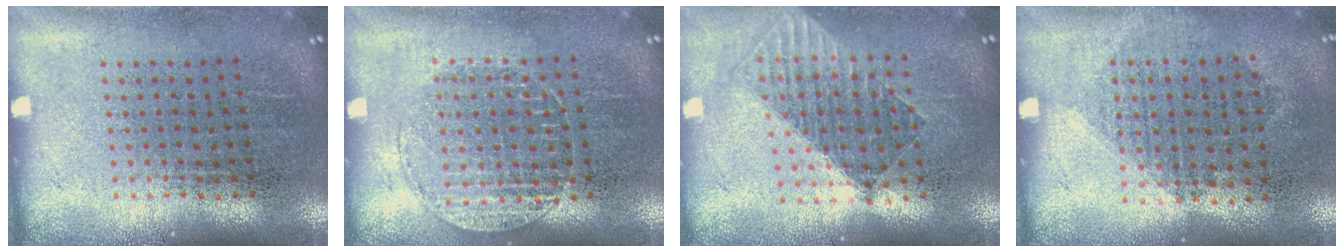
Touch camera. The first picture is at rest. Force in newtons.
{"total": 1.1, "press": 1.1, "slide": 0.4}
{"total": 1.6, "press": 1.3, "slide": 0.9}
{"total": 1.0, "press": 0.9, "slide": 0.4}